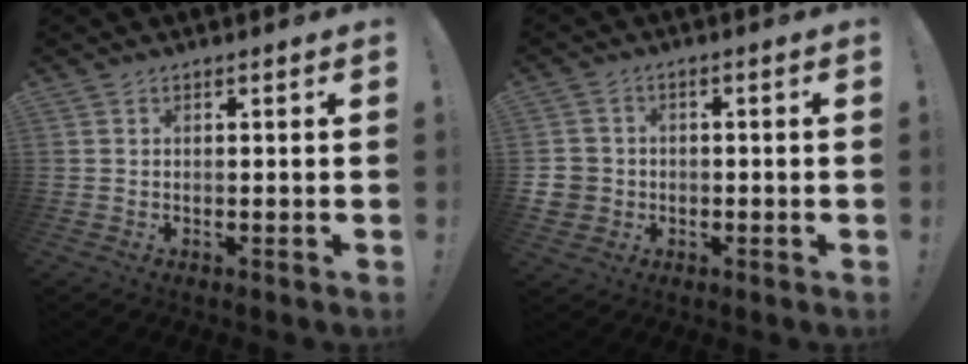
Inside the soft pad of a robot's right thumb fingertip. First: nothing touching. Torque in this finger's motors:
{"motor_torque": [0.04, 0.09, 0.09, -0.20, -0.01]}